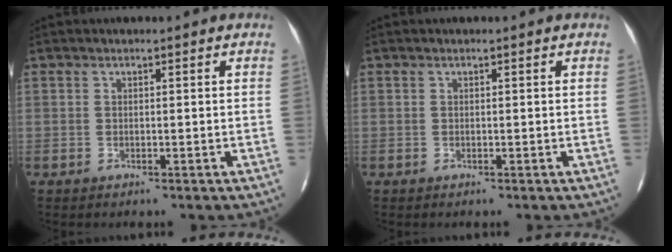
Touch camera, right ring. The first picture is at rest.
{"total": 0.0}